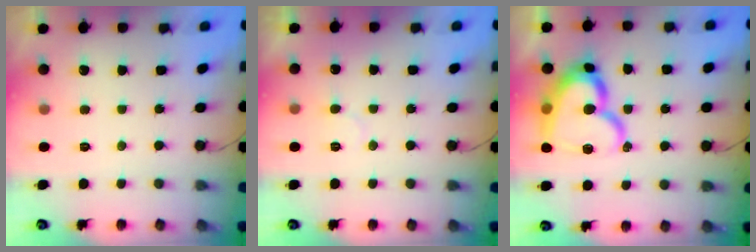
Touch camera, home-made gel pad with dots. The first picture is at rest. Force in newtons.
{"total": 4.8, "press": 4.8, "slide": 0.4}
{"total": 19.7, "press": 19.6, "slide": 1.8}